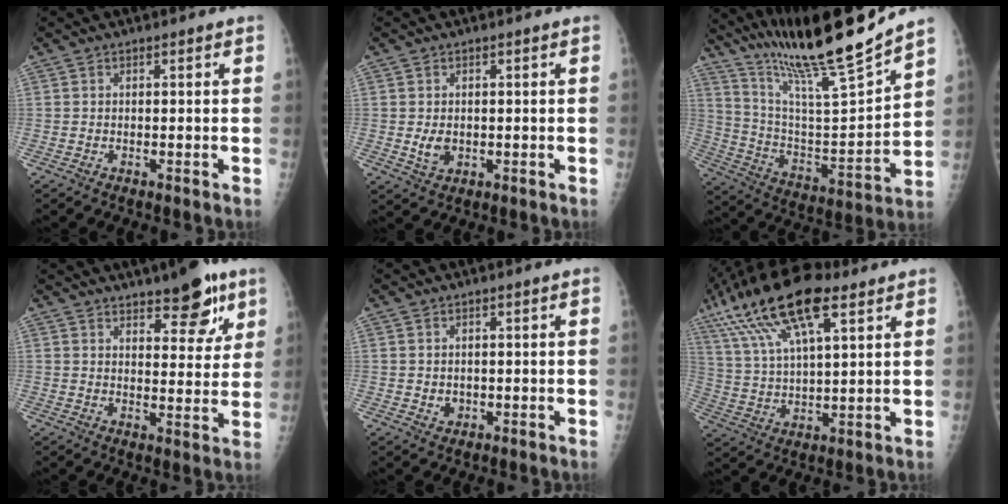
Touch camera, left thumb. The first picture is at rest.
{"total": 3.5, "force": [-0.3, 2.6, 2.3], "torque": [-0.030, -0.003, 0.002]}
{"total": 22.3, "force": [18.5, 0.8, 12.4], "torque": [-0.187, -0.093, 0.327]}
{"total": 10.7, "force": [6.8, 4.1, 7.2], "torque": [-0.064, -0.037, 0.095]}
{"total": 2.0, "force": [-0.2, 1.8, 0.9], "torque": [-0.004, 0.000, 0.004]}
{"total": 19.1, "force": [10.4, 6.8, 14.5], "torque": [-0.277, 0.001, 0.192]}